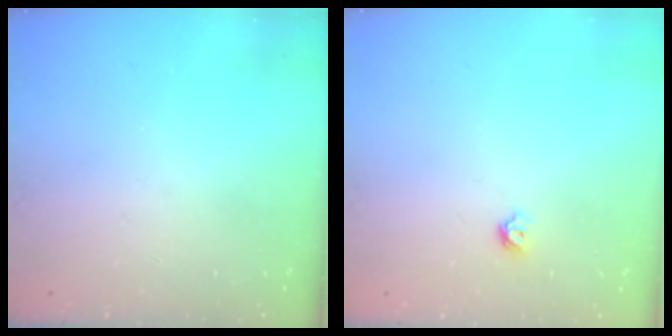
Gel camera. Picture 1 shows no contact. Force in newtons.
{"total": 4.8, "press": 4.8, "slide": 0.8}